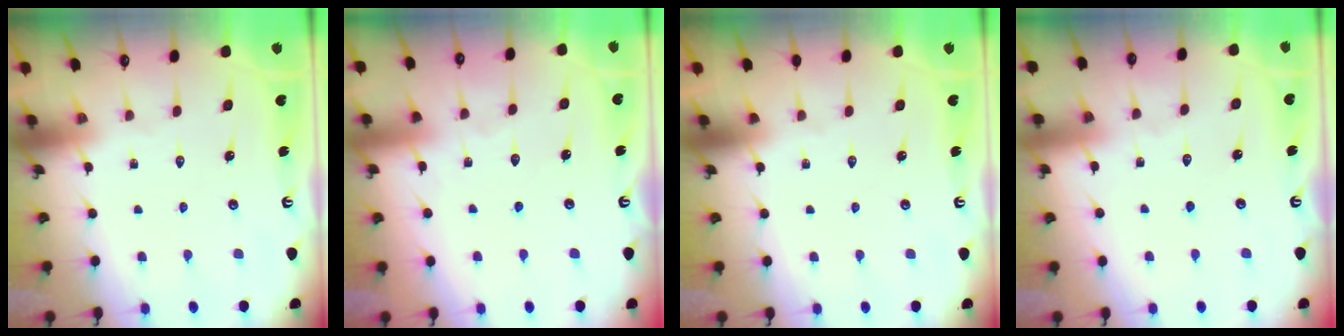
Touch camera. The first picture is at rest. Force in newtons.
{"total": 5.9, "press": 5.8, "slide": 0.6}
{"total": 0.0}
{"total": 3.7, "press": 3.7, "slide": 0.3}